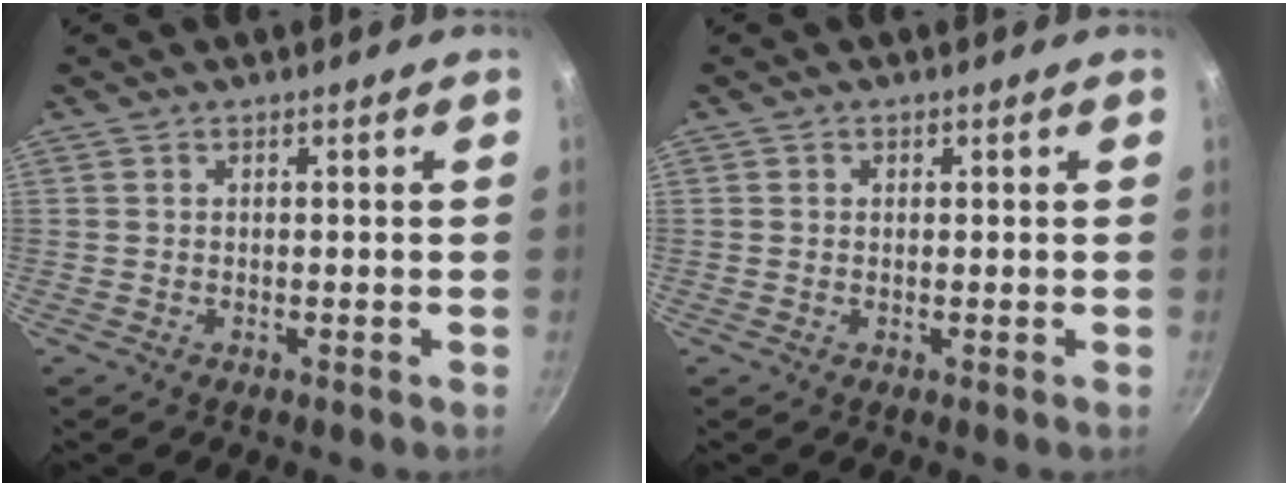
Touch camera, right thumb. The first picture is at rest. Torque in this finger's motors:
{"motor_torque": [-0.14, -0.17, 0.07, 0.08, 0.08]}